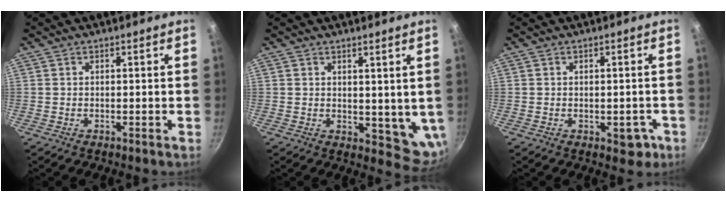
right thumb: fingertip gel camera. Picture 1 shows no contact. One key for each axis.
{"total": 7.4, "fx": 2.7, "fy": 4.3, "fz": 5.3, "tx": -0.062, "ty": -0.029, "tz": 0.047}
{"total": 3.9, "fx": -1.4, "fy": 2.4, "fz": 2.8, "tx": -0.011, "ty": 0.014, "tz": -0.010}